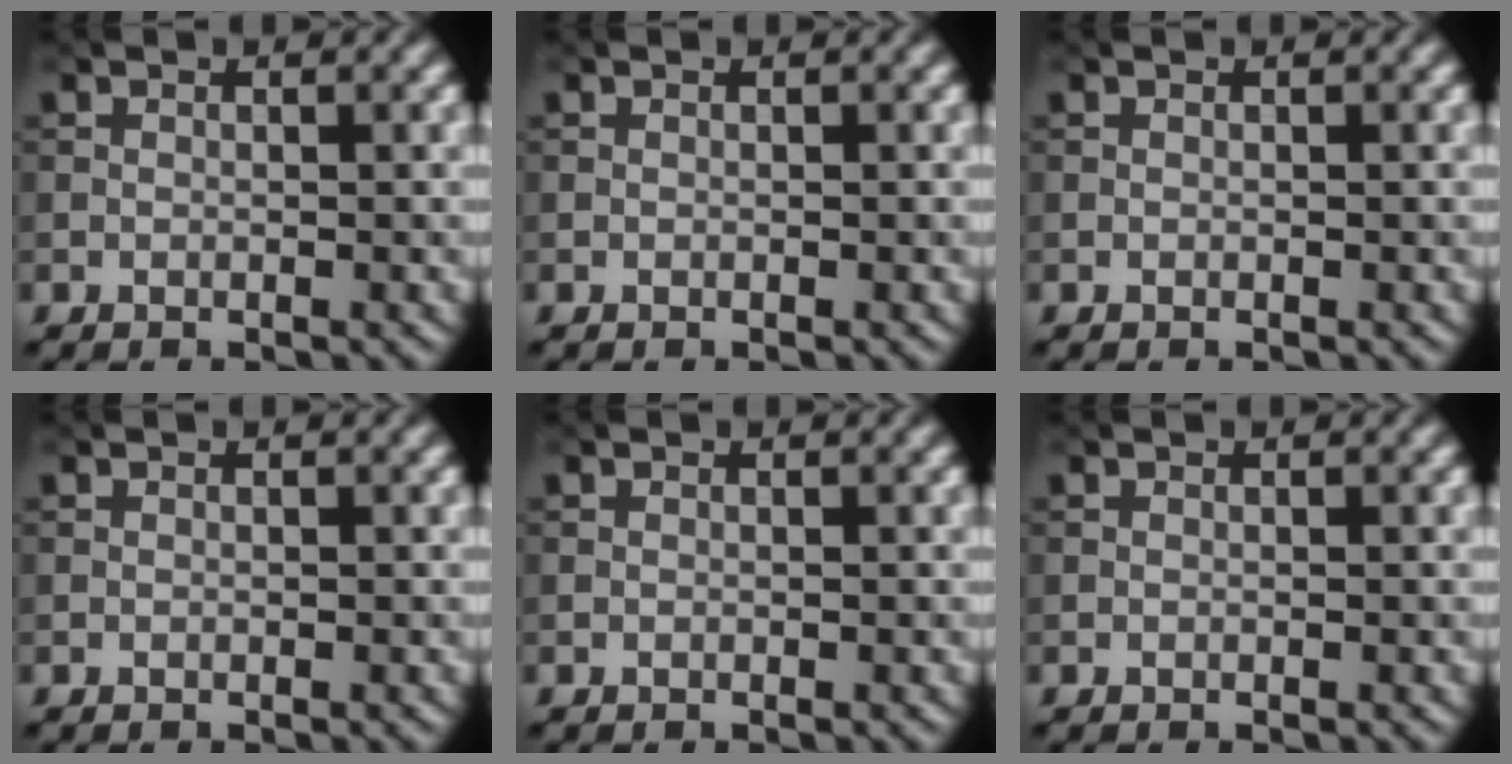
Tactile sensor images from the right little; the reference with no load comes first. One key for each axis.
{"total": 0.0}
{"total": 0.0}
{"total": 0.0}
{"total": 0.0}
{"total": 0.0}